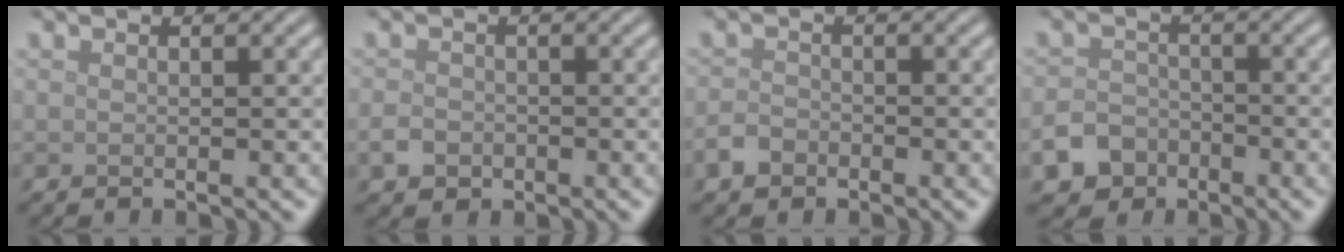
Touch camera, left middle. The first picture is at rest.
{"total": 2.0, "force": [-1.0, 1.6, 0.8], "torque": [-0.012, -0.002, -0.021]}
{"total": 2.0, "force": [-1.3, 1.3, 0.7], "torque": [-0.007, 0.002, -0.031]}
{"total": 4.9, "force": [-3.2, 3.6, 1.1], "torque": [0.000, -0.007, -0.063]}